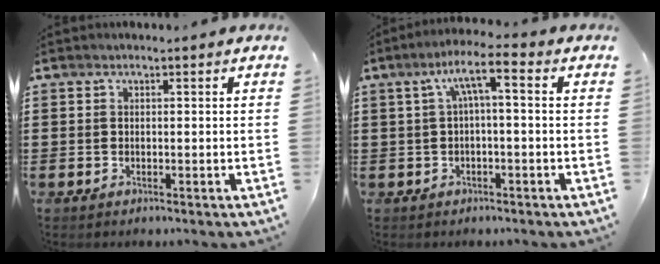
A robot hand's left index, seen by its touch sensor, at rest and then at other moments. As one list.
[{"total": 5.2, "force": [0.2, 1.0, 5.1], "torque": [-0.102, 0.012, -0.003]}]